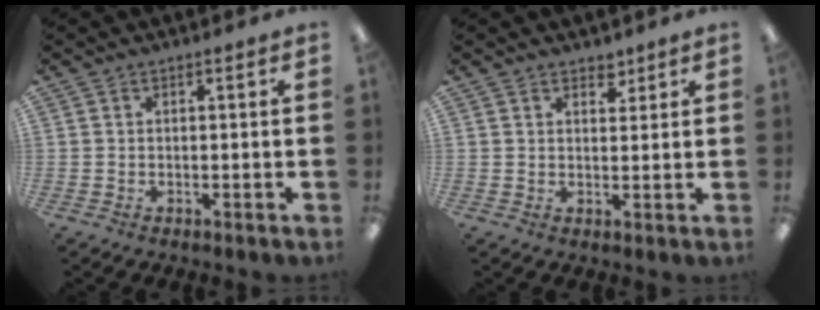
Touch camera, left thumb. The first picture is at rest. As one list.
[{"total": 2.8, "force": [2.3, 1.4, 0.8], "torque": [0.006, -0.015, 0.038]}]